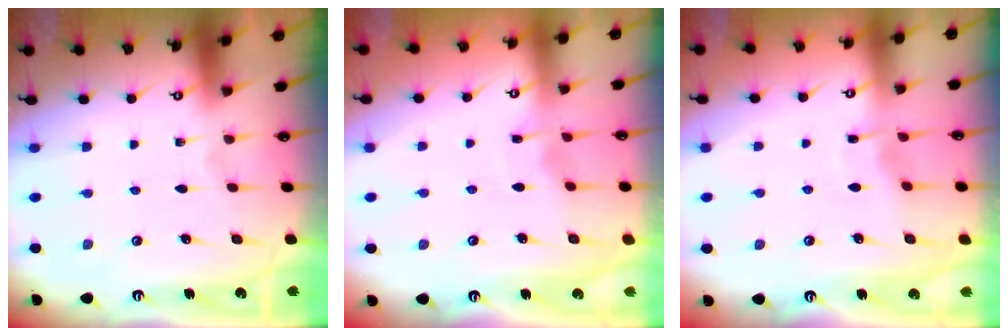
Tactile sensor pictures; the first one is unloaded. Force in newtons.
{"total": 2.9, "press": 2.9, "slide": 0.4}
{"total": 4.2, "press": 4.2, "slide": 0.4}